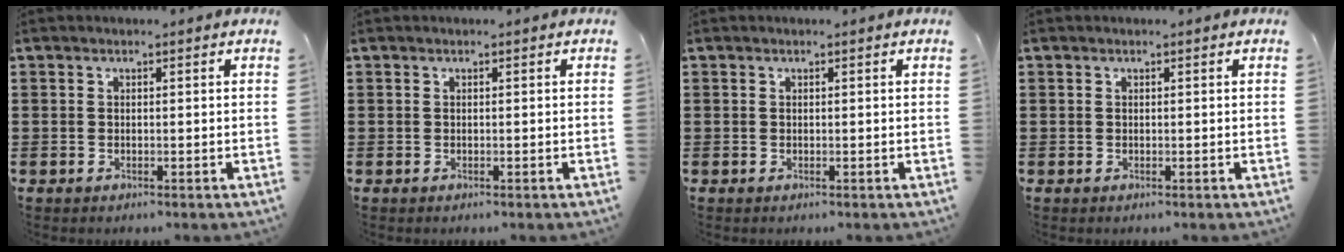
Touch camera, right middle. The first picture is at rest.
{"total": 0.0}
{"total": 0.0}
{"total": 0.0}